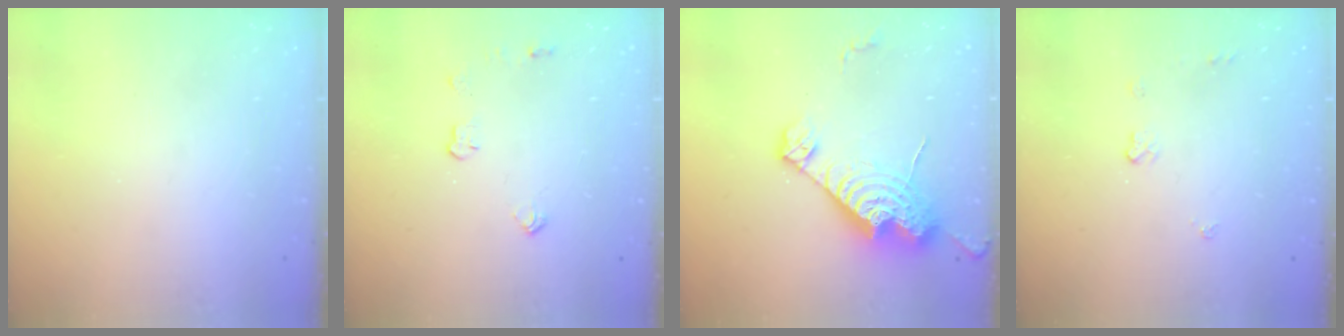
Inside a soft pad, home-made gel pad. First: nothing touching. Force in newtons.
{"total": 3.7, "press": 3.6, "slide": 0.6}
{"total": 15.5, "press": 15.4, "slide": 1.3}
{"total": 3.7, "press": 3.7, "slide": 0.4}